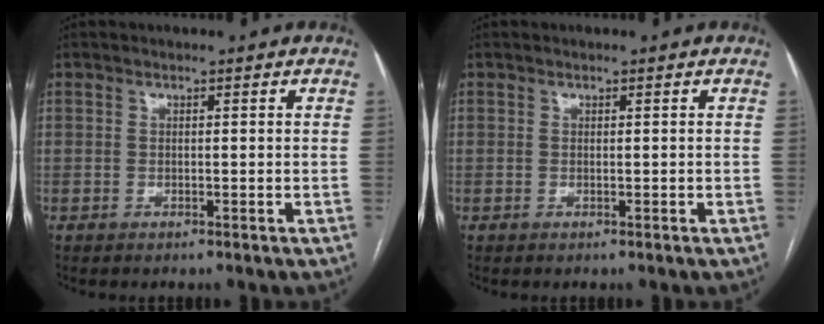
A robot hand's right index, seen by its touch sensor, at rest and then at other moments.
{"total": 0.0}